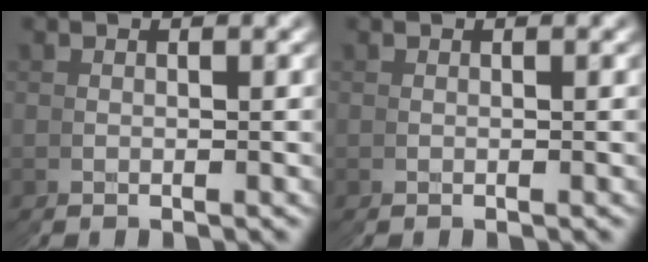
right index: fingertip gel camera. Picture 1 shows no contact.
{"total": 0.0}